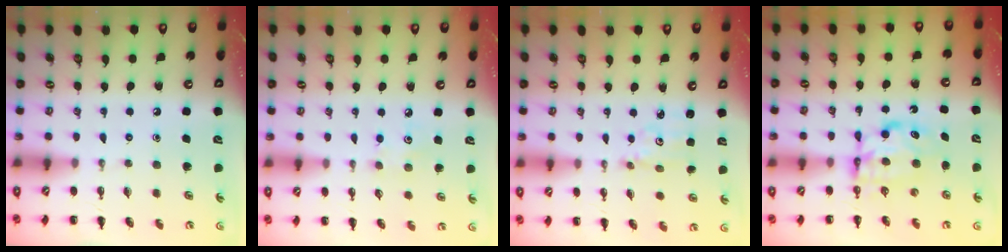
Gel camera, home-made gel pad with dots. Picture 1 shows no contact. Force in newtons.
{"total": 4.1, "press": 3.9, "slide": 1.1}
{"total": 2.5, "press": 2.4, "slide": 0.4}
{"total": 6.4, "press": 6.4, "slide": 0.3}